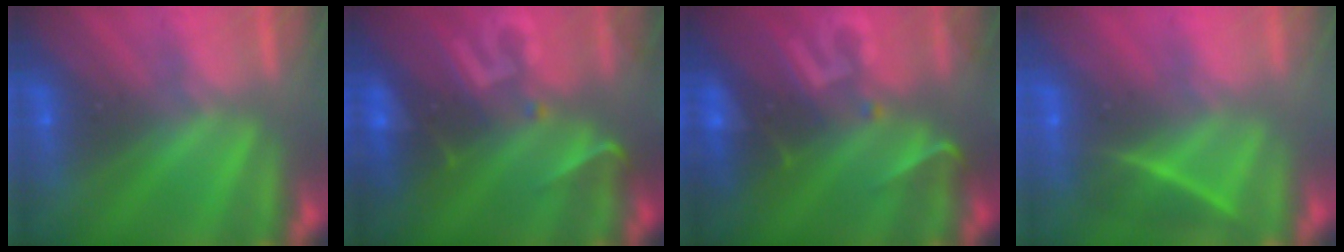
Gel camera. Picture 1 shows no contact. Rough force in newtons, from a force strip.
{"total": 2.9}
{"total": 2.9}
{"total": 1.8}